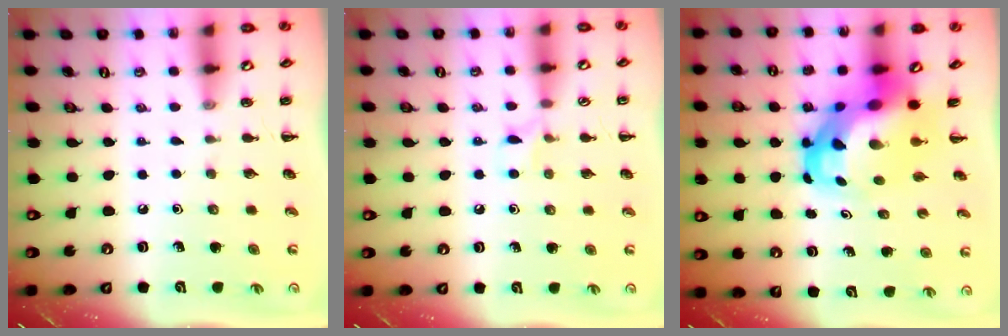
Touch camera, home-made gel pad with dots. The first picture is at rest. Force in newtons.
{"total": 5.0, "press": 4.8, "slide": 1.5}
{"total": 9.4, "press": 9.1, "slide": 2.6}